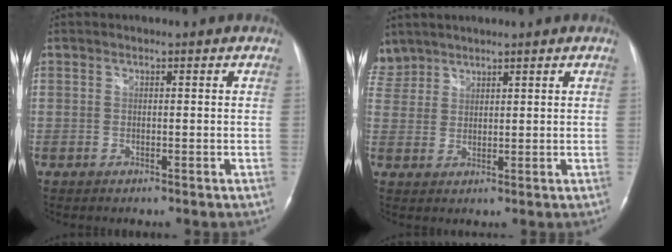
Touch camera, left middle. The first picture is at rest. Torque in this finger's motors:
{"motor_torque": [0.66, -0.79, -0.04, -0.09]}